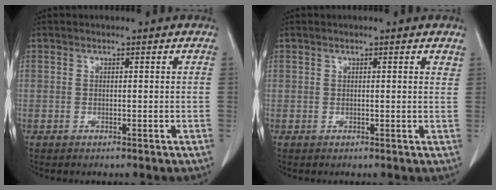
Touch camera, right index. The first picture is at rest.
{"total": 1.1, "force": [1.0, 0.2, 0.5], "torque": [-0.007, -0.002, 0.004]}